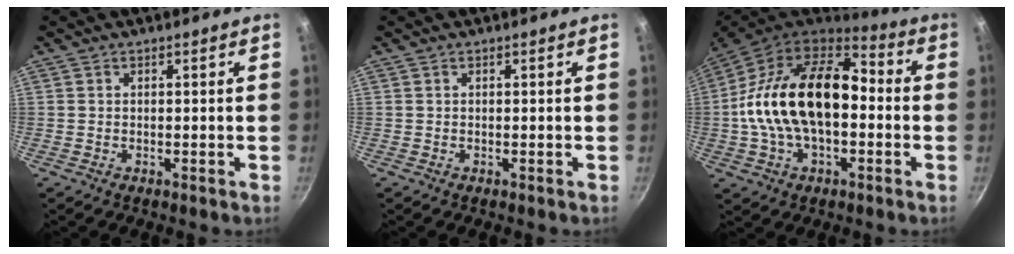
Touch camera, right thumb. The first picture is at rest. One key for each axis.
{"total": 0.0}
{"total": 23.2, "fx": -0.9, "fy": 13.9, "fz": 18.6, "tx": -0.315, "ty": 0.046, "tz": -0.026}